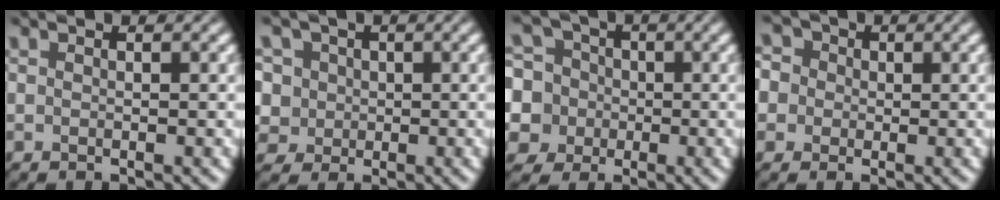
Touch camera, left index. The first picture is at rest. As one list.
[{"total": 7.9, "force": [2.9, 6.6, 3.4], "torque": [-0.067, 0.029, 0.017]}, {"total": 8.9, "force": [0.8, 8.2, 3.3], "torque": [-0.097, 0.033, -0.020]}, {"total": 7.4, "force": [2.7, 6.0, 3.5], "torque": [-0.064, 0.037, 0.011]}]